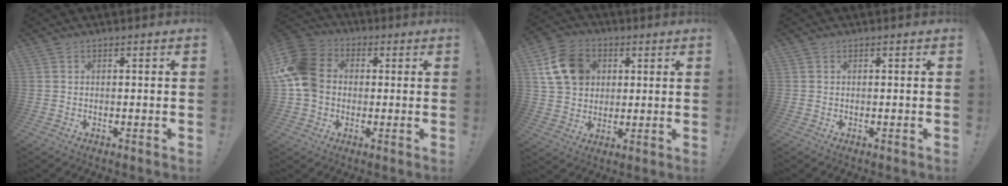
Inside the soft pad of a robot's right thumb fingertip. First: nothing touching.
{"total": 15.5, "force": [0.6, 12.3, 9.3], "torque": [-0.183, 0.019, 0.016]}
{"total": 13.7, "force": [4.4, 11.2, 6.6], "torque": [-0.099, -0.004, 0.095]}
{"total": 0.0}